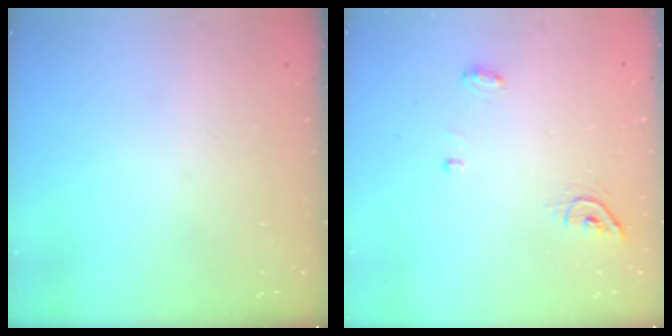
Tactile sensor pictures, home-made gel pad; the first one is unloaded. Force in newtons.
{"total": 5.2, "press": 5.2, "slide": 0.1}